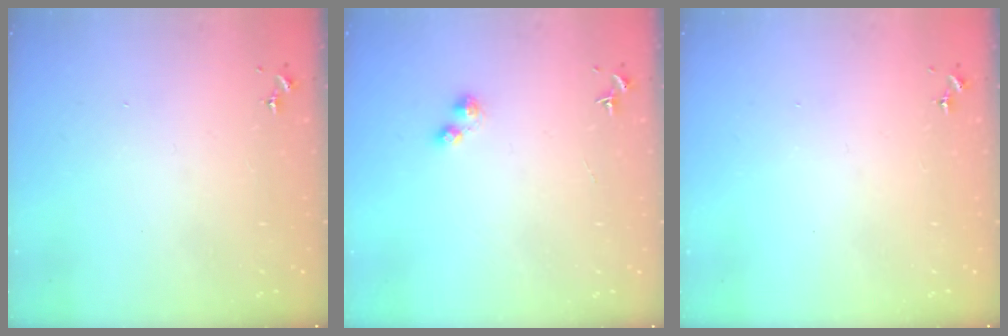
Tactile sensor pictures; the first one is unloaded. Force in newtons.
{"total": 1.6, "press": 1.6, "slide": 0.2}
{"total": 1.3, "press": 0.9, "slide": 0.9}